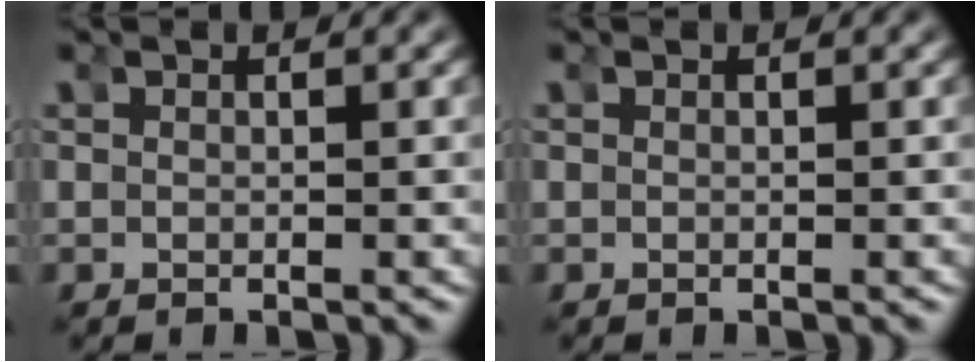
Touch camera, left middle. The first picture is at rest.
{"total": 0.0}